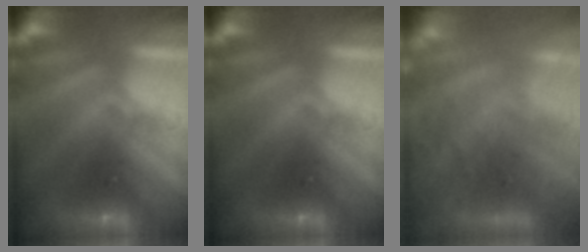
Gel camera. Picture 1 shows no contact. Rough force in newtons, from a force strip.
{"total": 0.0}
{"total": 9.6}